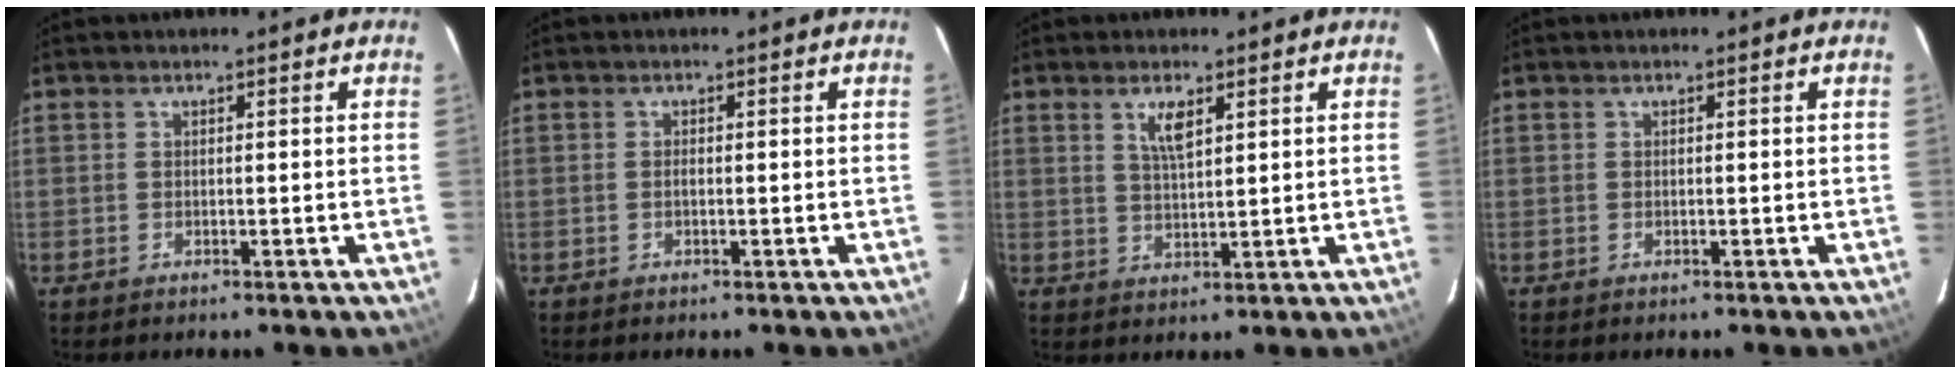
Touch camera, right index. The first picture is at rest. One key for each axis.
{"total": 0.5, "fx": -0.1, "fy": 0.1, "fz": 0.5, "tx": -0.010, "ty": 0.001, "tz": -0.004}
{"total": 4.0, "fx": 2.1, "fy": 1.2, "fz": 3.2, "tx": -0.060, "ty": 0.000, "tz": 0.041}
{"total": 0.0}